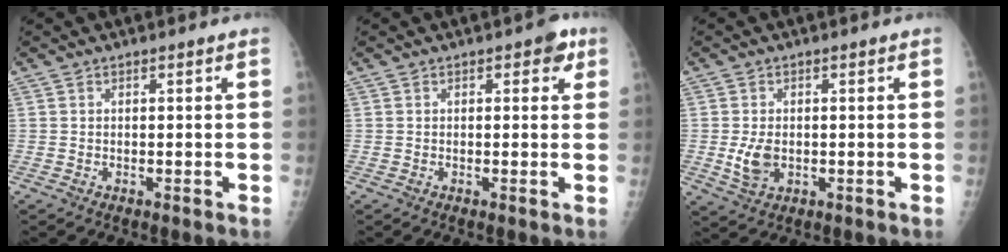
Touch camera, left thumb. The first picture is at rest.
{"total": 3.1, "force": [1.4, 1.7, 2.1], "torque": [-0.004, 0.000, 0.010]}
{"total": 4.7, "force": [-0.4, 3.1, 3.5], "torque": [-0.064, -0.008, 0.000]}